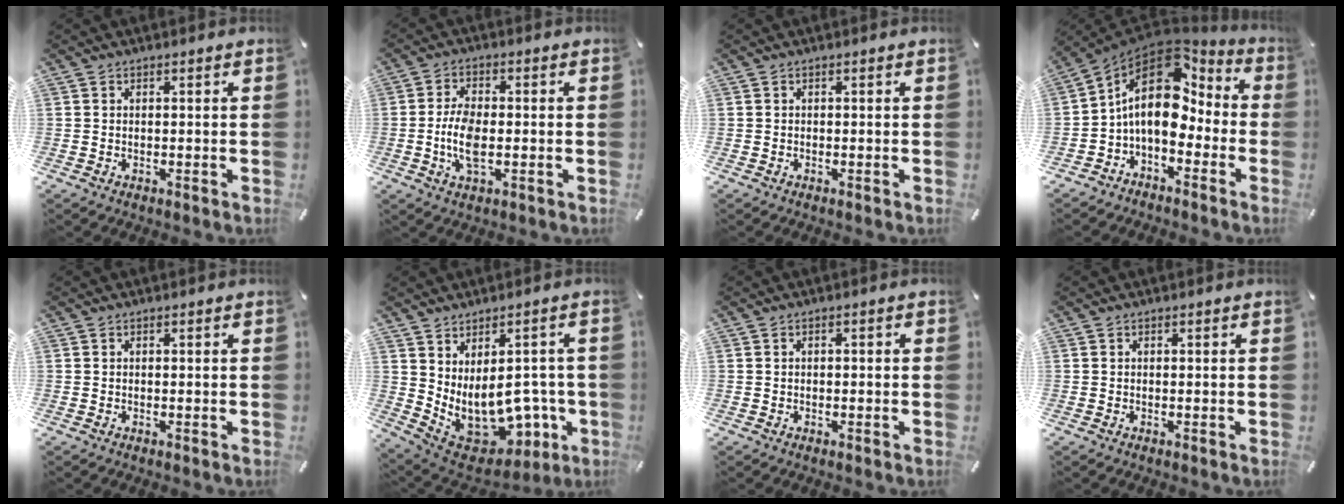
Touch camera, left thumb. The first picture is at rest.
{"total": 7.7, "force": [-1.0, 3.5, 6.8], "torque": [-0.149, -0.005, -0.021]}
{"total": 0.0}
{"total": 14.2, "force": [1.0, 9.7, 10.3], "torque": [-0.182, -0.009, 0.014]}
{"total": 0.0}
{"total": 14.1, "force": [1.1, 9.3, 10.5], "torque": [-0.180, -0.045, 0.039]}
{"total": 0.7, "force": [-0.2, 0.3, 0.6], "torque": [-0.012, 0.001, -0.004]}
{"total": 0.0}